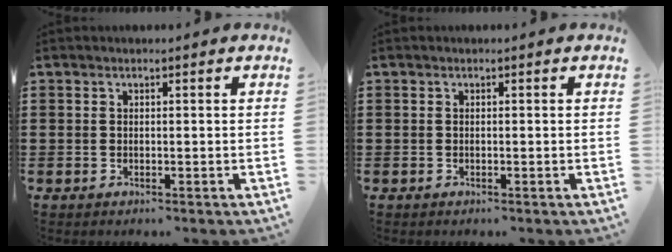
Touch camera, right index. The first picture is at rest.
{"total": 0.0}